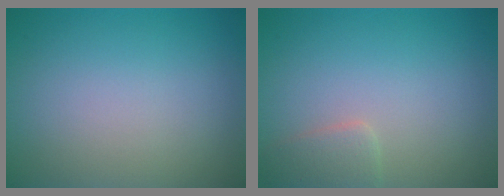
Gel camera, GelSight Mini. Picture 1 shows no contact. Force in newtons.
{"total": 1.7, "press": 1.7, "slide": 0.1}